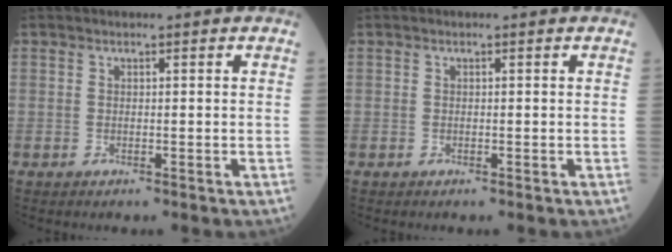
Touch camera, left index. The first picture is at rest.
{"total": 0.0}